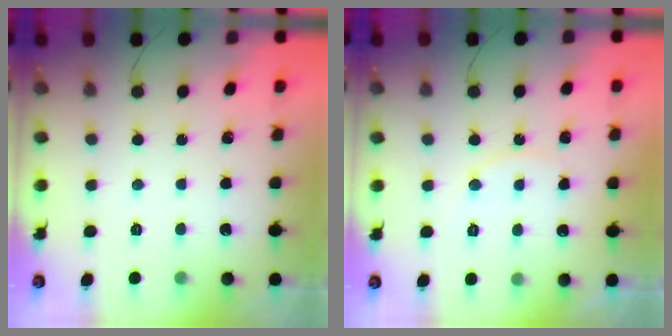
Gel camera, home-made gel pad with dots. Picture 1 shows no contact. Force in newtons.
{"total": 5.9, "press": 5.9, "slide": 0.5}